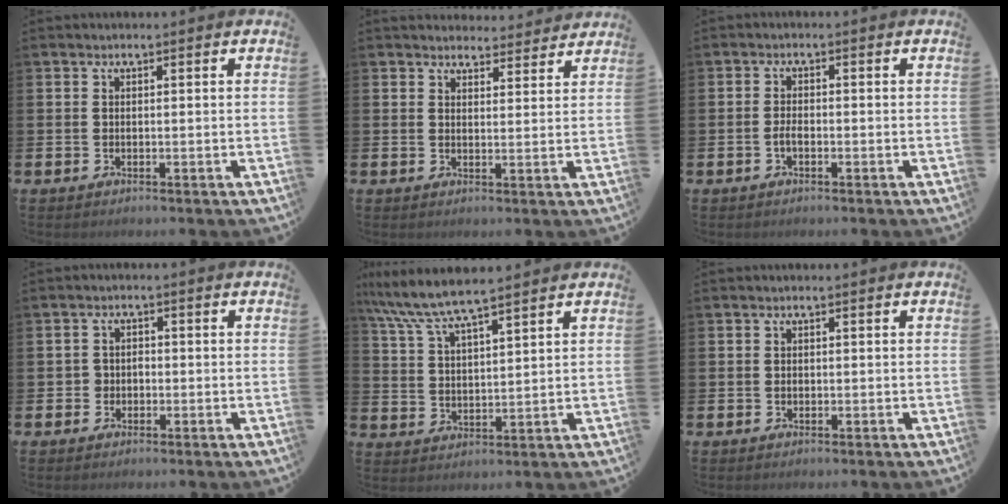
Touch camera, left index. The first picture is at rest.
{"total": 3.8, "force": [3.7, 1.0, -0.1], "torque": [0.006, -0.022, 0.065]}
{"total": 1.6, "force": [-0.6, 0.7, 1.2], "torque": [-0.020, 0.000, -0.013]}
{"total": 1.8, "force": [-0.6, 1.6, 0.3], "torque": [-0.007, 0.005, -0.016]}
{"total": 7.2, "force": [6.6, 0.6, 2.9], "torque": [-0.081, -0.027, 0.117]}
{"total": 0.5, "force": [0.0, 0.4, 0.3], "torque": [-0.003, 0.002, -0.003]}